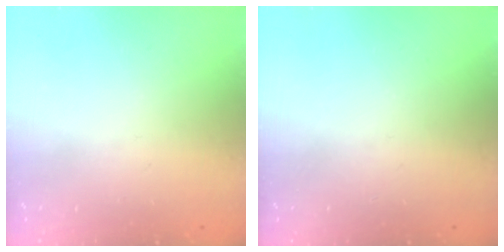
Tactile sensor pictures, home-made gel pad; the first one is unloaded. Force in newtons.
{"total": 0.0}